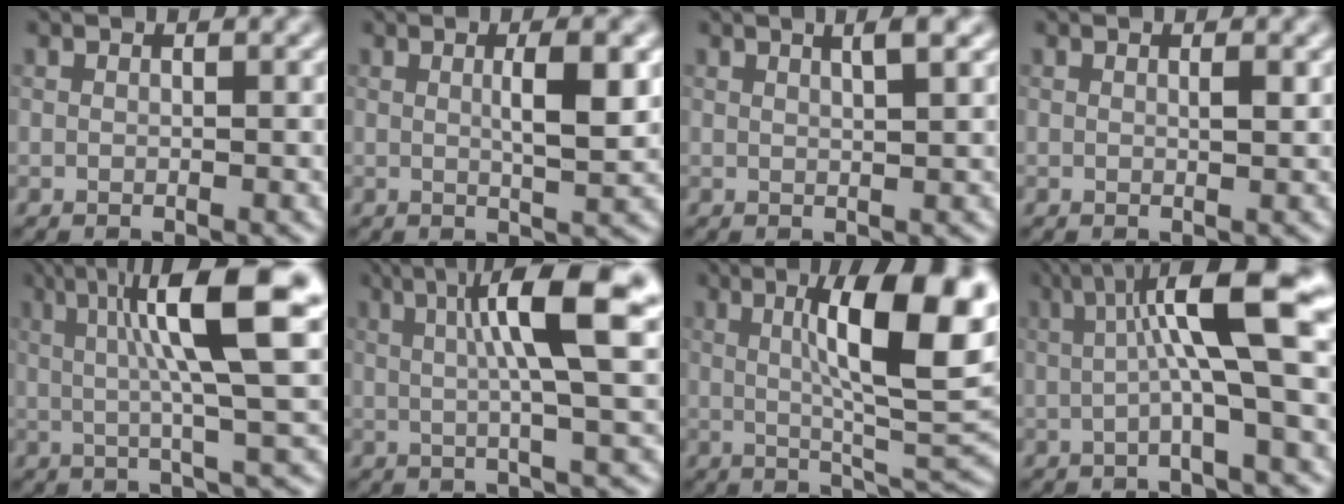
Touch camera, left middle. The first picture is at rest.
{"total": 3.7, "force": [0.7, 0.7, 3.6], "torque": [-0.055, 0.001, 0.009]}
{"total": 2.6, "force": [1.4, 0.8, 2.0], "torque": [-0.012, 0.008, 0.001]}
{"total": 0.7, "force": [0.2, 0.1, 0.6], "torque": [-0.009, 0.000, 0.003]}
{"total": 10.2, "force": [2.5, 1.7, 9.8], "torque": [-0.134, 0.013, 0.035]}
{"total": 8.5, "force": [2.3, 1.3, 8.1], "torque": [-0.110, 0.018, 0.032]}
{"total": 11.8, "force": [2.7, 2.6, 11.2], "torque": [-0.153, 0.010, 0.041]}
{"total": 8.8, "force": [1.3, 1.4, 8.6], "torque": [-0.129, 0.007, 0.016]}